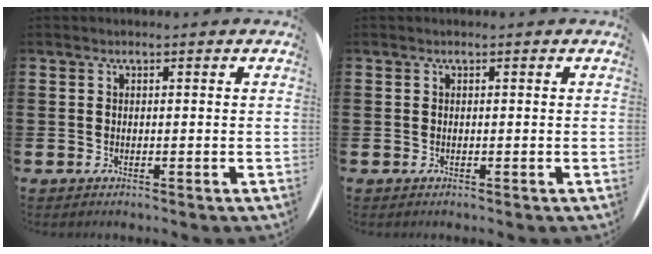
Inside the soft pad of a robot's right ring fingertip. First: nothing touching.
{"total": 0.0}